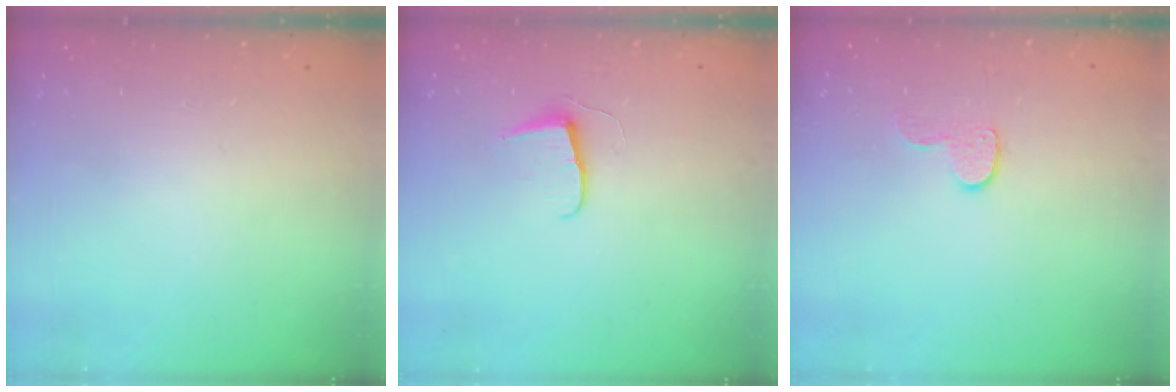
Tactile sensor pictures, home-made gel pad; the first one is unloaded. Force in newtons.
{"total": 6.8, "press": 6.8, "slide": 0.5}
{"total": 6.7, "press": 6.7, "slide": 0.4}